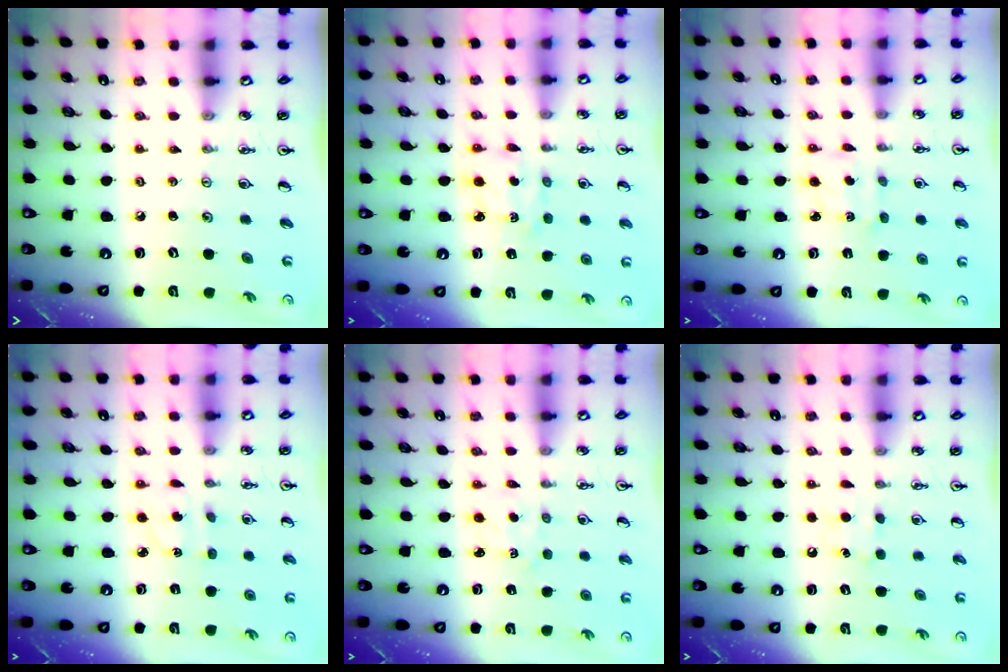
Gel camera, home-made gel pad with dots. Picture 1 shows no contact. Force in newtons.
{"total": 2.5, "press": 2.5, "slide": 0.3}
{"total": 2.2, "press": 2.1, "slide": 0.6}
{"total": 3.3, "press": 3.2, "slide": 0.8}
{"total": 1.5, "press": 1.5, "slide": 0.3}
{"total": 8.0, "press": 7.9, "slide": 0.9}